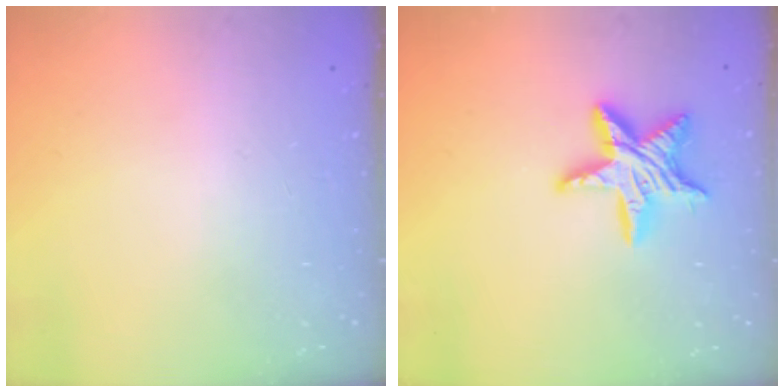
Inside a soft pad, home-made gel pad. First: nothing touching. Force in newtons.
{"total": 13.1, "press": 13.1, "slide": 0.9}